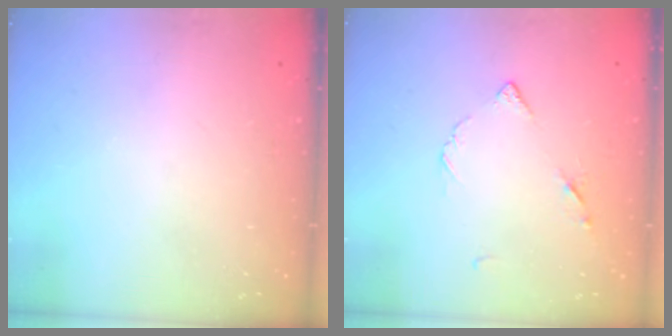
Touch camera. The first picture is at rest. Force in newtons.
{"total": 6.0, "press": 6.0, "slide": 0.7}